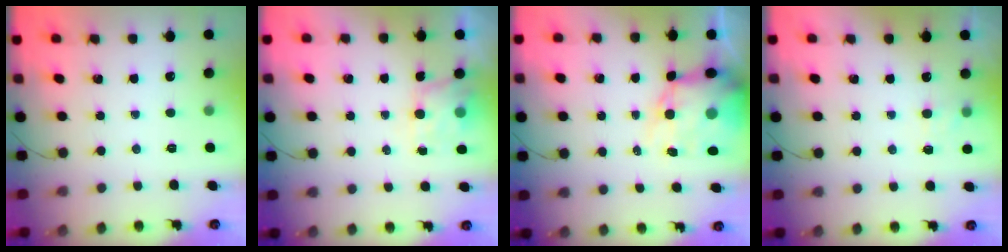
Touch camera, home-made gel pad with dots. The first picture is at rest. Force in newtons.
{"total": 4.7, "press": 4.5, "slide": 1.1}
{"total": 11.7, "press": 11.3, "slide": 3.2}
{"total": 5.6, "press": 5.5, "slide": 1.3}